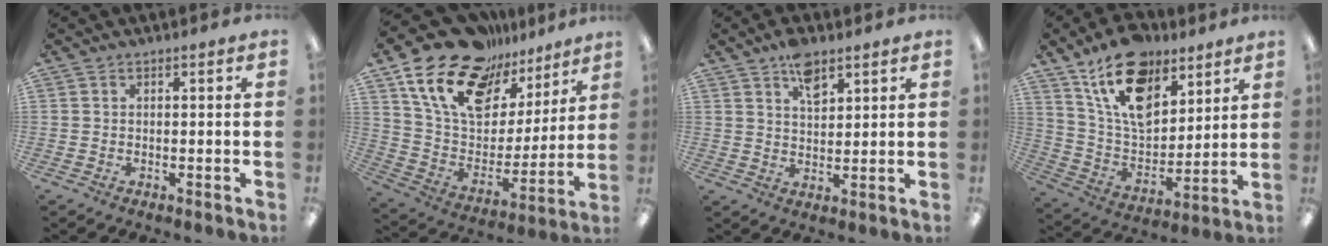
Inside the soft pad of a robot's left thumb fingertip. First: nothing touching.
{"total": 19.8, "force": [13.9, 11.0, 8.7], "torque": [-0.172, -0.087, 0.252]}
{"total": 6.6, "force": [4.3, 3.3, 3.8], "torque": [-0.053, -0.019, 0.074]}
{"total": 17.9, "force": [11.4, 9.8, 9.7], "torque": [-0.171, -0.050, 0.207]}